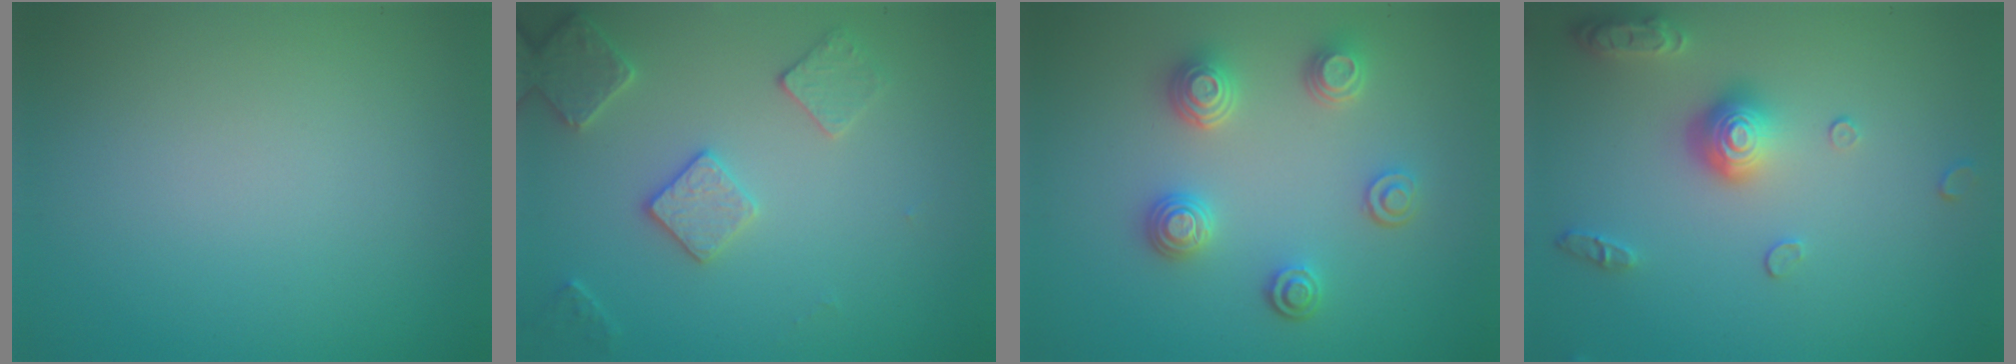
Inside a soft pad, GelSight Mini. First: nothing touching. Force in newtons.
{"total": 3.1, "press": 3.1, "slide": 0.2}
{"total": 3.5, "press": 3.2, "slide": 1.5}
{"total": 3.6, "press": 2.9, "slide": 2.2}